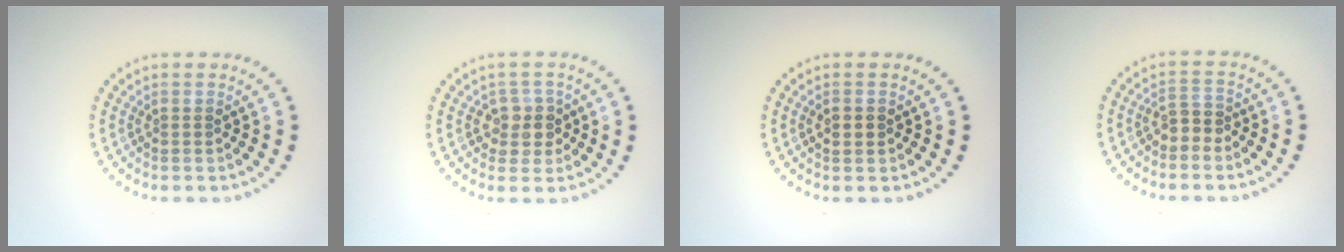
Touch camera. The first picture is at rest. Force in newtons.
{"total": 2.2, "press": 2.1, "slide": 0.8}
{"total": 1.8, "press": 1.8, "slide": 0.2}
{"total": 1.7, "press": 1.5, "slide": 0.8}